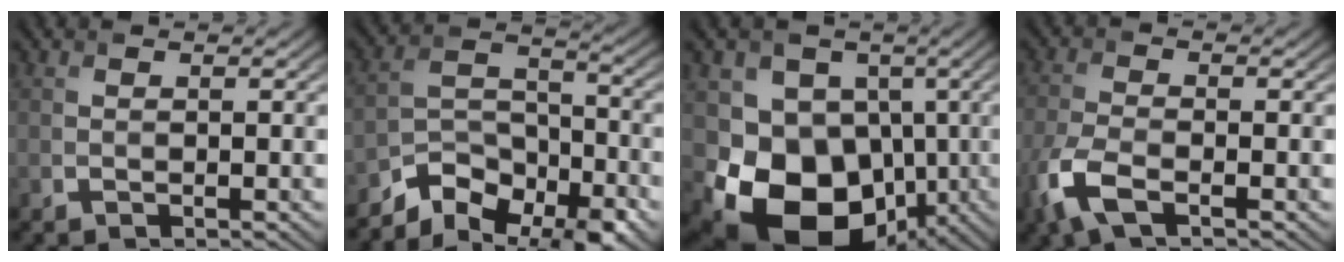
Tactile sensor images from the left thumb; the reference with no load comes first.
{"total": 10.8, "force": [-8.3, 4.9, 4.8], "torque": [-0.089, -0.006, -0.151]}
{"total": 15.3, "force": [-4.0, 12.1, 8.5], "torque": [-0.147, -0.039, -0.081]}
{"total": 5.3, "force": [-2.9, 2.1, 4.0], "torque": [-0.106, -0.011, -0.070]}